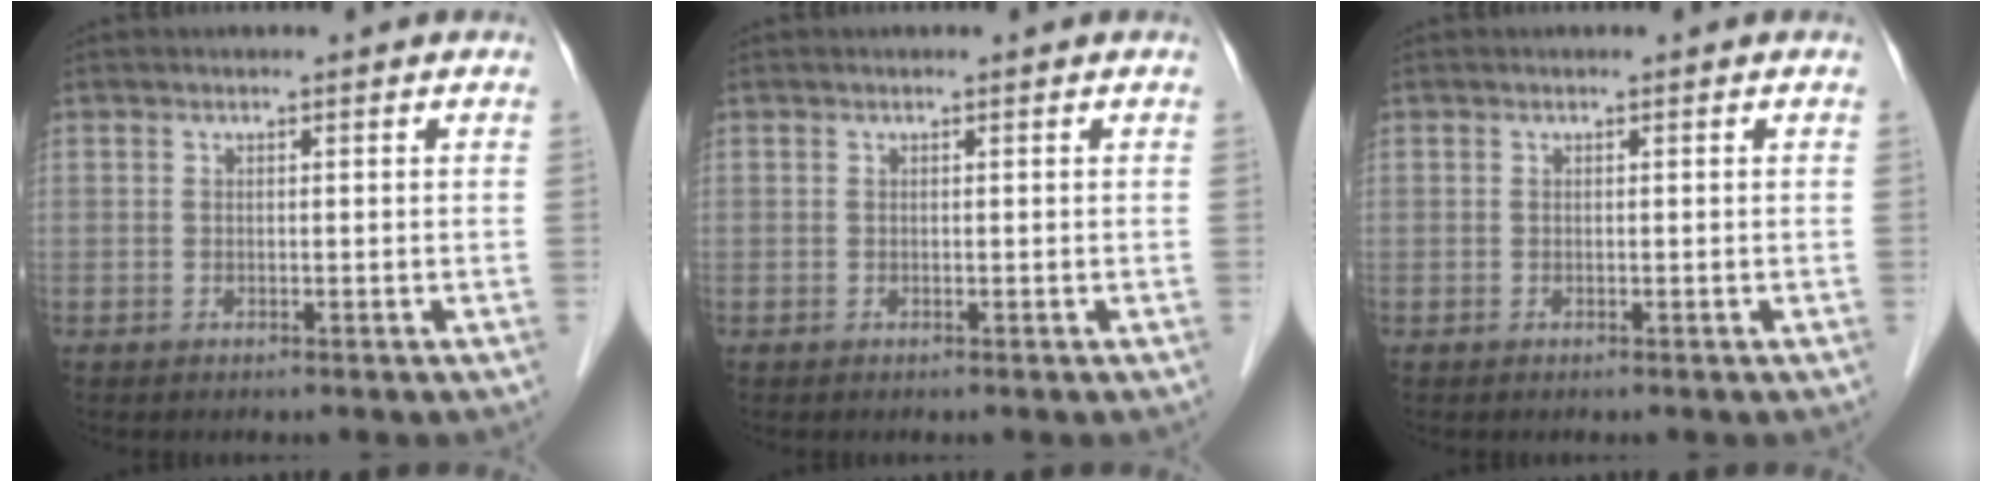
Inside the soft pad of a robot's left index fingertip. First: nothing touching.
{"total": 0.0}
{"total": 0.0}